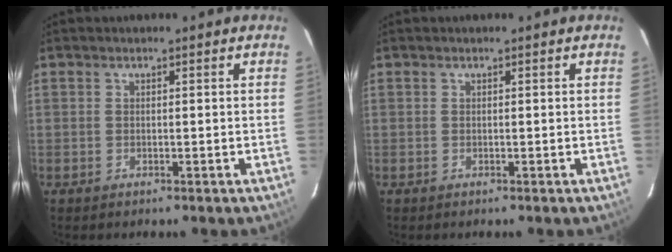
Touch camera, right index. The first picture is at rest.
{"total": 0.0}